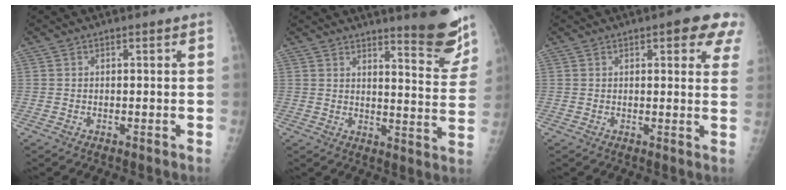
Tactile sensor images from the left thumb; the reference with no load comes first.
{"total": 11.5, "force": [9.5, 1.7, 6.2], "torque": [-0.050, -0.082, 0.116]}
{"total": 8.7, "force": [4.9, 2.9, 6.5], "torque": [-0.042, -0.011, 0.046]}